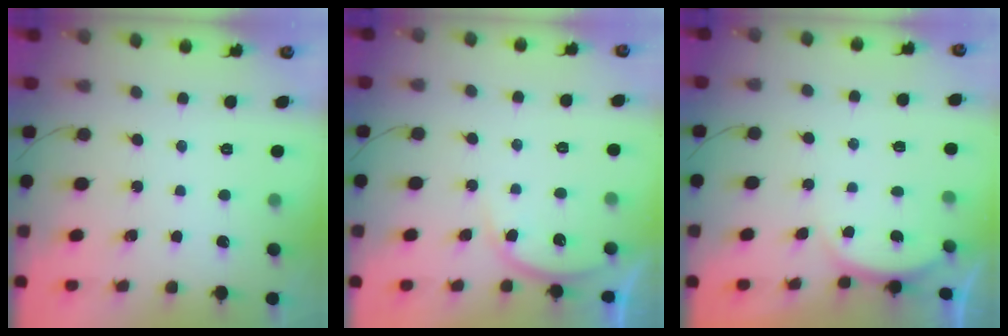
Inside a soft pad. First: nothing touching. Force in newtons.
{"total": 7.7, "press": 7.7, "slide": 0.4}
{"total": 3.2, "press": 3.2, "slide": 0.7}